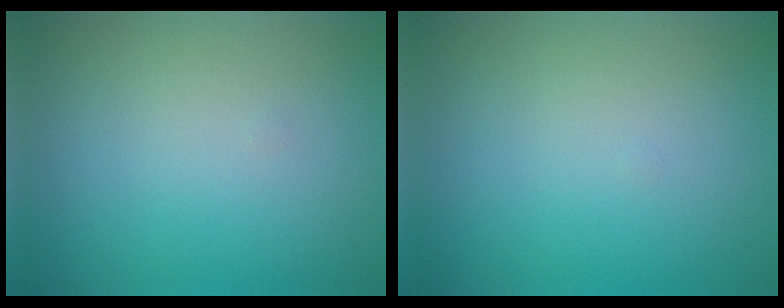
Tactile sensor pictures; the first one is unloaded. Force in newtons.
{"total": 0.0}